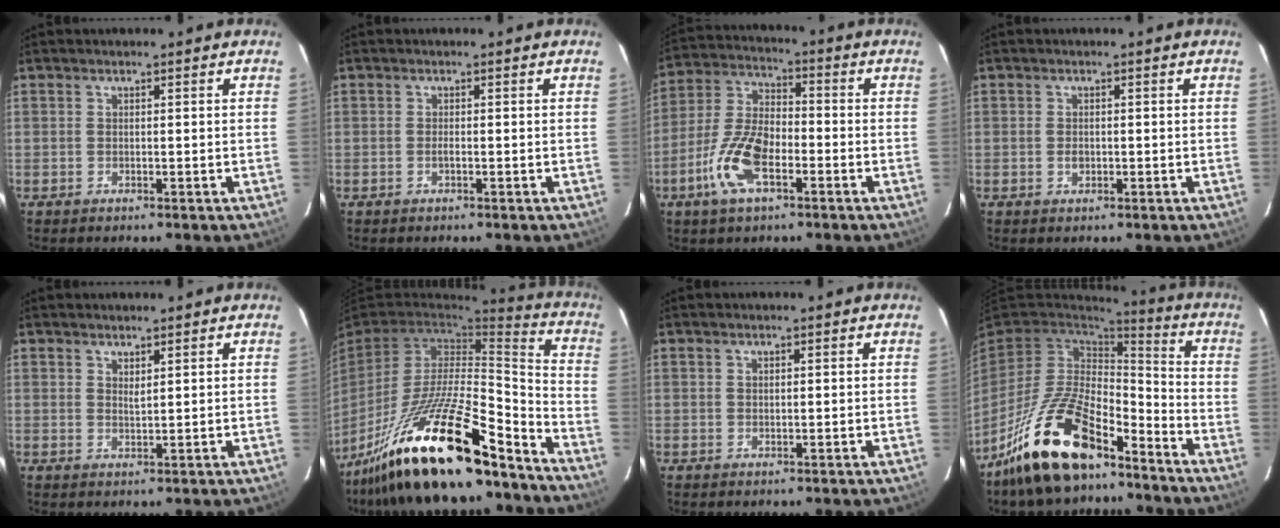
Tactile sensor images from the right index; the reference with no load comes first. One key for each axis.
{"total": 0.7, "fx": -0.3, "fy": 0.2, "fz": 0.6, "tx": -0.011, "ty": -0.001, "tz": -0.006}
{"total": 12.5, "fx": -5.4, "fy": 5.5, "fz": 9.8, "tx": -0.214, "ty": 0.000, "tz": -0.106}
{"total": 1.6, "fx": -0.4, "fy": 1.2, "fz": 1.0, "tx": -0.019, "ty": 0.001, "tz": -0.007}
{"total": 1.5, "fx": 1.1, "fy": 0.5, "fz": 0.8, "tx": -0.013, "ty": -0.004, "tz": 0.020}
{"total": 27.0, "fx": -20.2, "fy": 6.2, "fz": 16.8, "tx": -0.309, "ty": -0.036, "tz": -0.339}
{"total": 0.7, "fx": 0.3, "fy": 0.5, "fz": 0.4, "tx": -0.007, "ty": 0.001, "tz": 0.005}
{"total": 20.4, "fx": -13.9, "fy": 8.3, "fz": 12.5, "tx": -0.254, "ty": -0.013, "tz": -0.244}